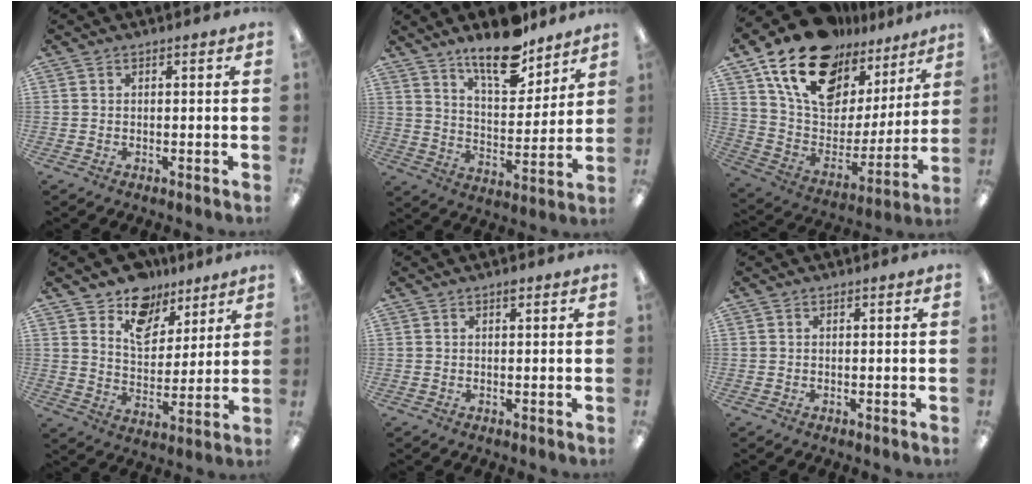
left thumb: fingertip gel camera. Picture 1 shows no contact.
{"total": 14.2, "force": [11.4, 5.0, 6.9], "torque": [-0.103, -0.075, 0.200]}
{"total": 20.9, "force": [14.3, 11.5, 10.0], "torque": [-0.188, -0.087, 0.260]}
{"total": 11.4, "force": [8.9, 6.7, 2.5], "torque": [-0.048, -0.059, 0.169]}
{"total": 0.9, "force": [0.7, 0.3, 0.6], "torque": [-0.004, -0.002, 0.010]}
{"total": 0.0}